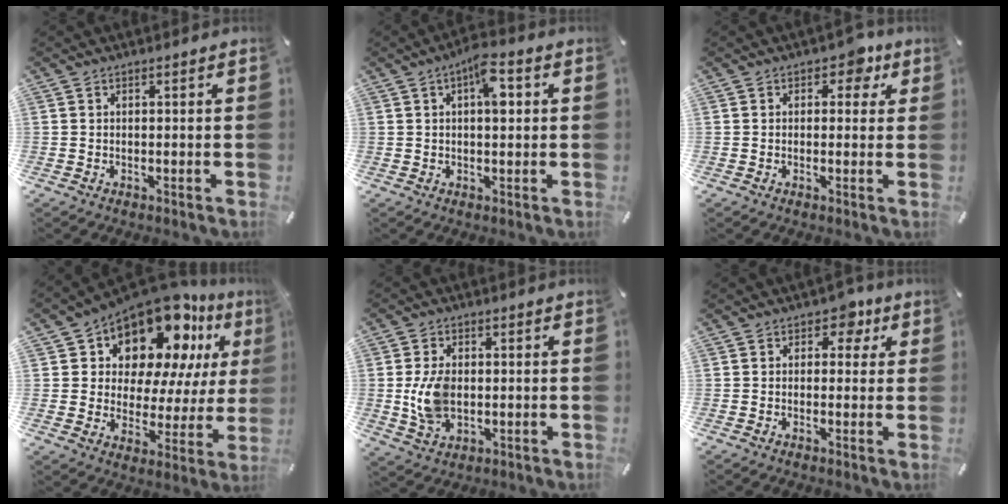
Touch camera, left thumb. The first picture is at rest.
{"total": 6.6, "force": [1.7, 2.9, 5.7], "torque": [-0.075, -0.004, 0.019]}
{"total": 4.9, "force": [2.1, 3.2, 3.0], "torque": [-0.020, -0.005, 0.026]}
{"total": 16.7, "force": [12.6, 8.1, 7.3], "torque": [-0.131, -0.101, 0.219]}
{"total": 8.9, "force": [0.0, 6.2, 6.4], "torque": [-0.140, -0.001, -0.001]}
{"total": 5.2, "force": [2.1, 3.7, 3.0], "torque": [-0.020, -0.005, 0.027]}